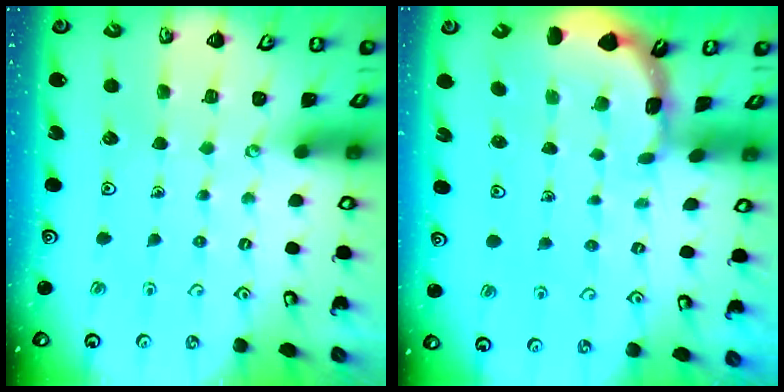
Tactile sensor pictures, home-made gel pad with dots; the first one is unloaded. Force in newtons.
{"total": 1.8, "press": 1.8, "slide": 0.1}